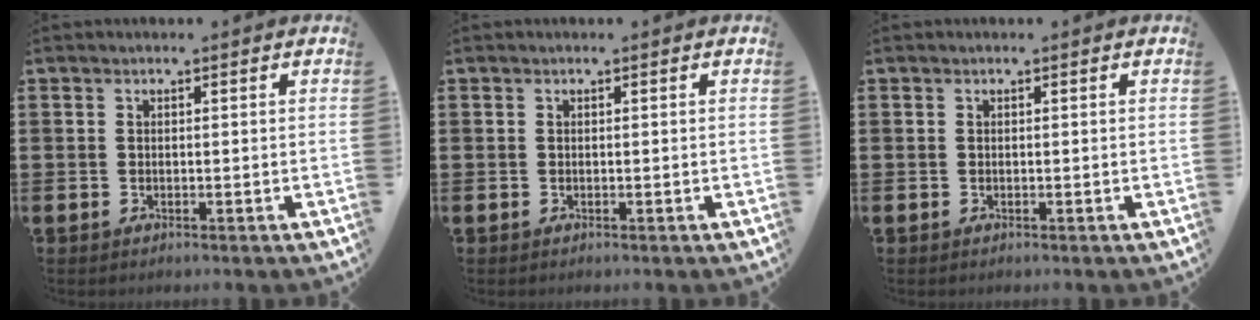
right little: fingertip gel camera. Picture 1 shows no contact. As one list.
[{"total": 0.0}, {"total": 0.0}]